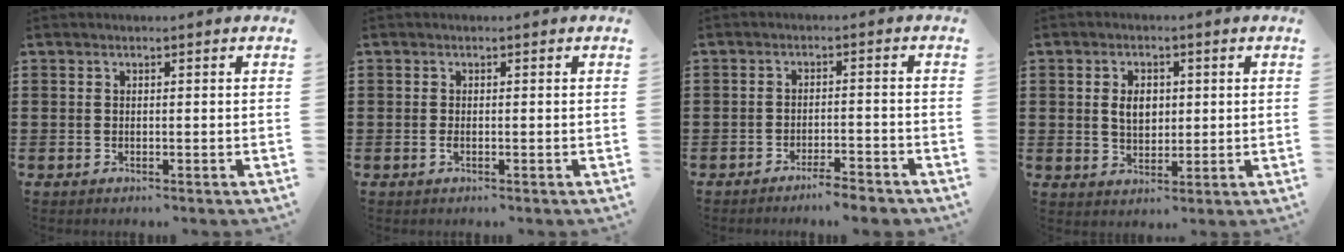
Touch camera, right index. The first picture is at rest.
{"total": 0.8, "force": [-0.3, 0.1, 0.7], "torque": [-0.022, -0.007, -0.007]}
{"total": 3.3, "force": [-3.1, -0.1, 1.1], "torque": [-0.020, -0.001, -0.062]}
{"total": 4.1, "force": [0.5, 2.8, 2.9], "torque": [-0.056, 0.009, 0.005]}